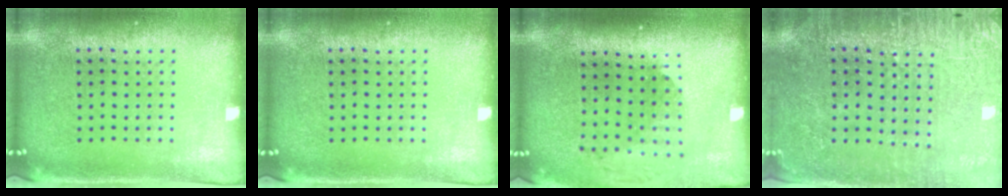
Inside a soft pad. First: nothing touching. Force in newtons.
{"total": 0.0}
{"total": 1.7, "press": 1.3, "slide": 1.1}
{"total": 3.0, "press": 2.8, "slide": 0.8}